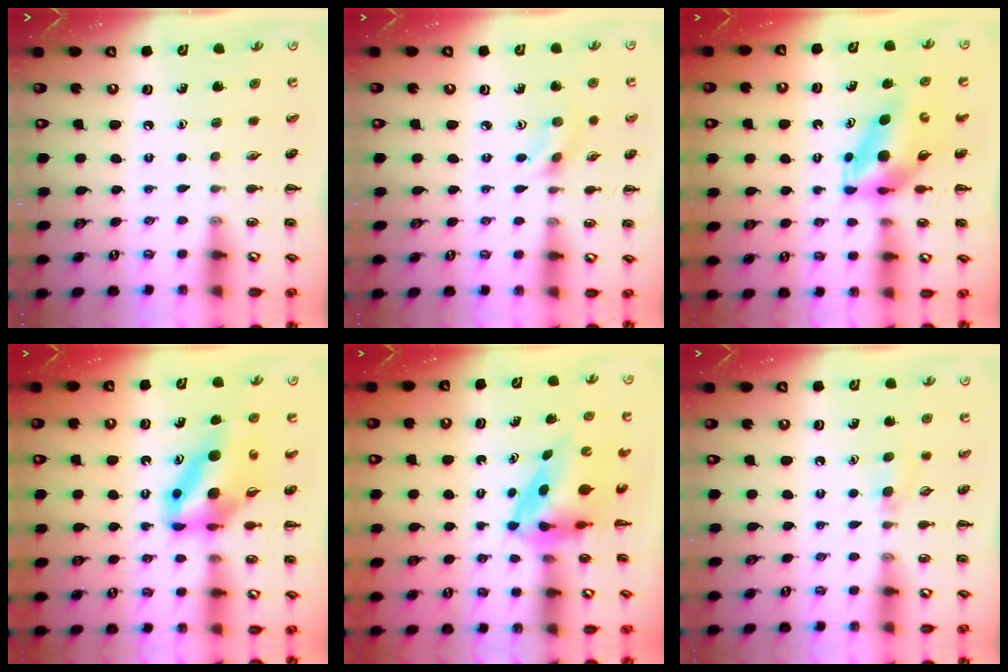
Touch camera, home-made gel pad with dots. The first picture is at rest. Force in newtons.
{"total": 2.6, "press": 2.4, "slide": 1.0}
{"total": 6.8, "press": 6.6, "slide": 1.6}
{"total": 10.5, "press": 10.0, "slide": 3.3}
{"total": 3.7, "press": 3.6, "slide": 0.8}
{"total": 3.5, "press": 3.3, "slide": 1.3}